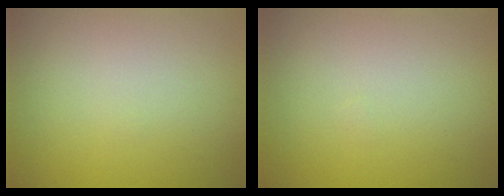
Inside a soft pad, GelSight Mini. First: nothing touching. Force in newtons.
{"total": 0.0}